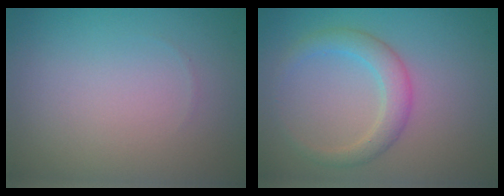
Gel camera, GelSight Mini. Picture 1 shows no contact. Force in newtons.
{"total": 2.8, "press": 2.8, "slide": 0.1}